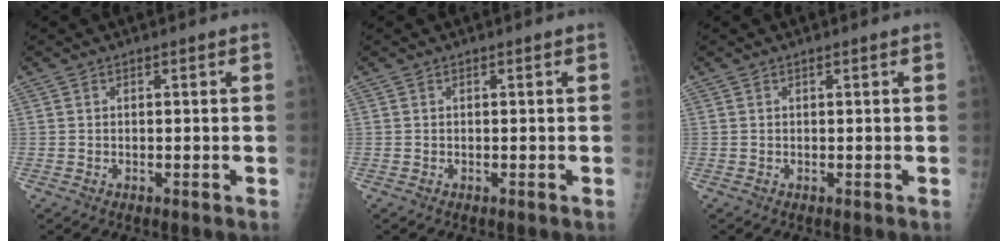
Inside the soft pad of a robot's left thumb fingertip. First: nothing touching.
{"total": 0.0}
{"total": 0.0}